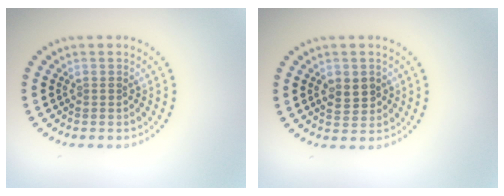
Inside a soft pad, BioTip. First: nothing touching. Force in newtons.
{"total": 2.4, "press": 2.3, "slide": 0.4}